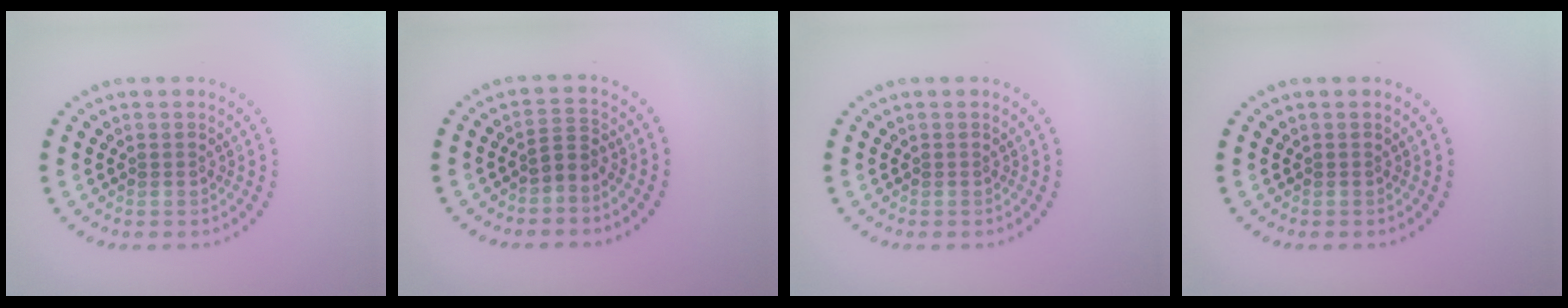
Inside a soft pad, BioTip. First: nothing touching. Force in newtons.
{"total": 1.9, "press": 1.4, "slide": 1.3}
{"total": 0.0}
{"total": 0.0}